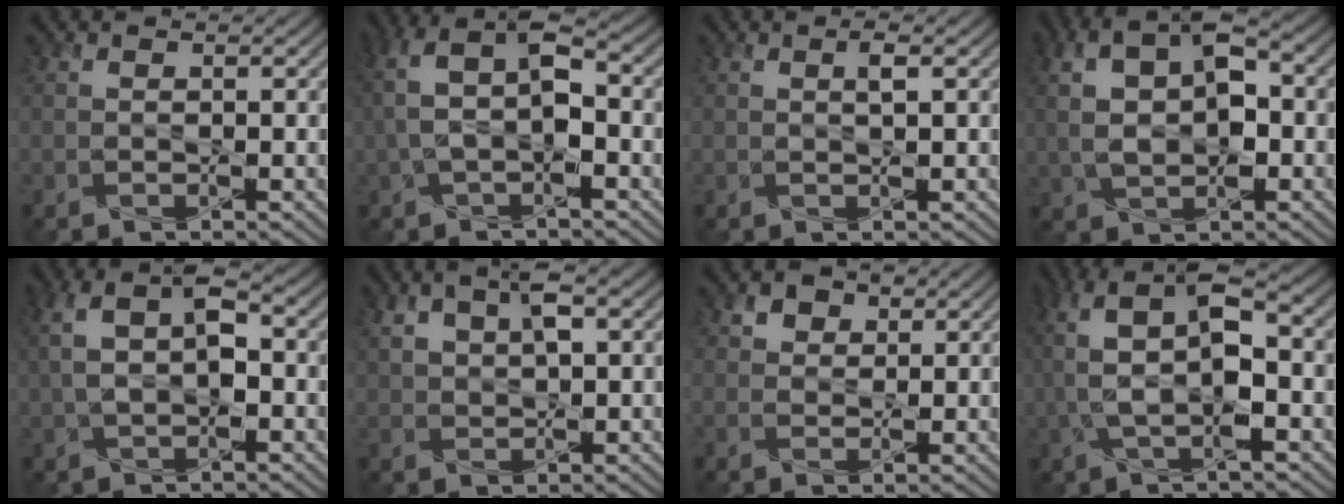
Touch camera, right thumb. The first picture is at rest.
{"total": 7.6, "force": [0.0, 3.8, 6.6], "torque": [-0.154, 0.016, -0.006]}
{"total": 1.3, "force": [0.5, 0.2, 1.2], "torque": [-0.023, 0.002, 0.009]}
{"total": 9.0, "force": [0.8, 5.0, 7.5], "torque": [-0.155, 0.007, 0.009]}
{"total": 7.2, "force": [0.7, 3.9, 6.0], "torque": [-0.134, 0.009, 0.008]}
{"total": 5.4, "force": [2.0, 2.8, 4.2], "torque": [-0.093, 0.006, 0.038]}
{"total": 3.0, "force": [1.5, 2.2, 1.3], "torque": [-0.028, 0.001, 0.024]}
{"total": 10.1, "force": [0.9, 4.1, 9.2], "torque": [-0.206, 0.011, 0.012]}